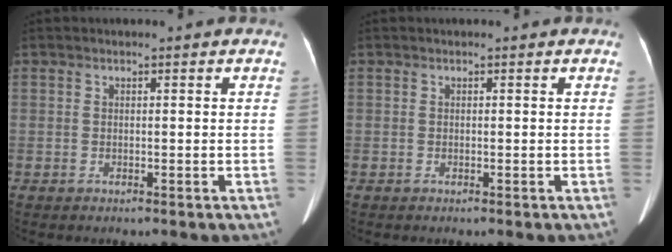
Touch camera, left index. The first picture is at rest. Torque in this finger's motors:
{"motor_torque": [0.00, 0.00, 0.00, 0.00]}